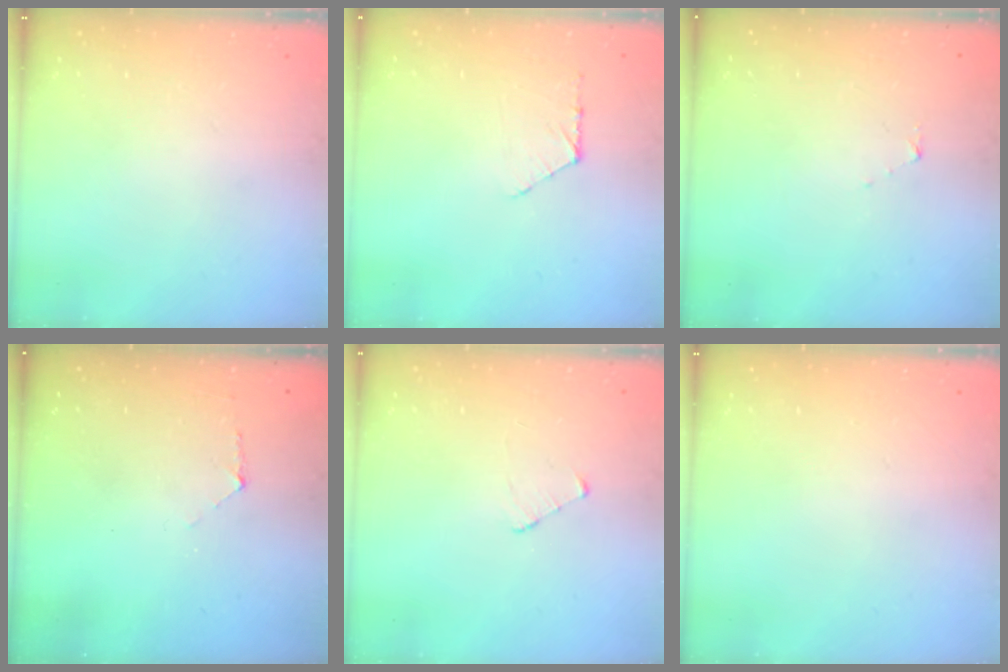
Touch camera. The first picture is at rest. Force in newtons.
{"total": 5.5, "press": 5.5, "slide": 0.6}
{"total": 3.2, "press": 3.1, "slide": 0.3}
{"total": 3.8, "press": 3.8, "slide": 0.4}
{"total": 3.0, "press": 2.9, "slide": 0.3}
{"total": 0.0}